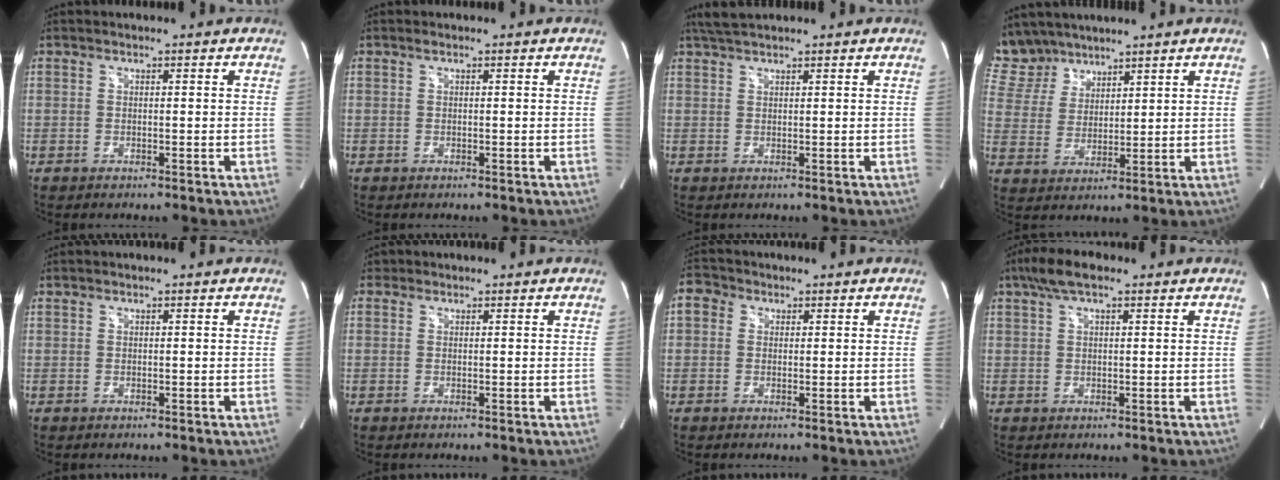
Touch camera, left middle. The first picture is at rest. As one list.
[{"total": 0.0}, {"total": 3.3, "force": [2.9, 0.2, 1.4], "torque": [-0.032, 0.020, 0.058]}, {"total": 7.7, "force": [6.9, 3.3, 0.6], "torque": [-0.020, 0.014, 0.152]}, {"total": 0.0}, {"total": 0.8, "force": [0.6, 0.5, -0.1], "torque": [0.001, 0.002, 0.008]}, {"total": 3.0, "force": [0.9, 2.6, 1.1], "torque": [-0.023, 0.018, 0.015]}, {"total": 5.2, "force": [3.4, 1.5, 3.6], "torque": [-0.078, 0.021, 0.062]}]